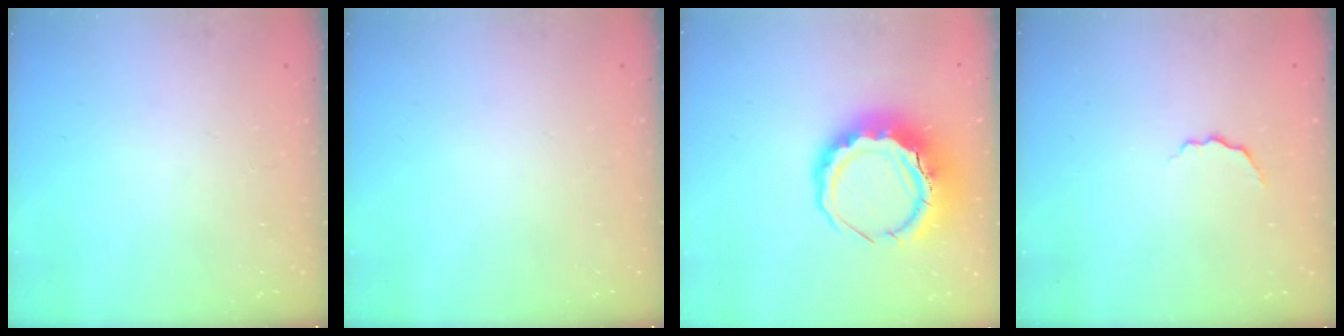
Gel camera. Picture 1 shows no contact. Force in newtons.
{"total": 0.0}
{"total": 12.3, "press": 12.1, "slide": 2.4}
{"total": 3.7, "press": 3.7, "slide": 0.6}